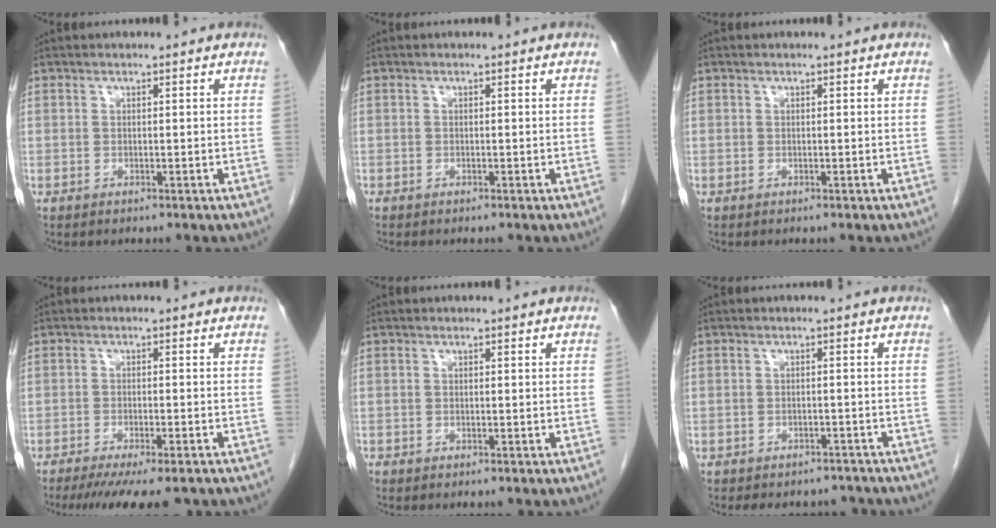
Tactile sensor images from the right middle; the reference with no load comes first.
{"total": 0.0}
{"total": 0.0}
{"total": 11.3, "force": [-9.3, 1.6, 6.2], "torque": [-0.086, -0.024, -0.132]}
{"total": 0.0}
{"total": 8.5, "force": [-7.6, 3.2, 1.7], "torque": [-0.027, 0.007, -0.085]}